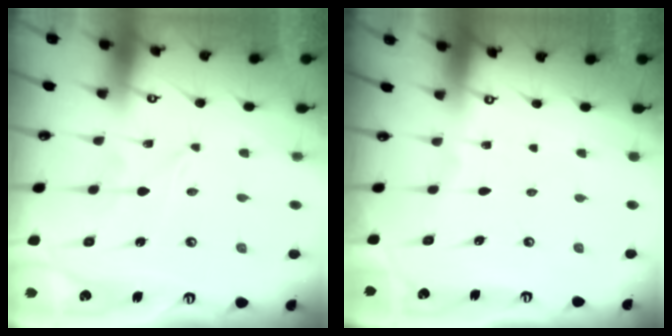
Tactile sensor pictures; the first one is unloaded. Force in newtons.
{"total": 0.0}